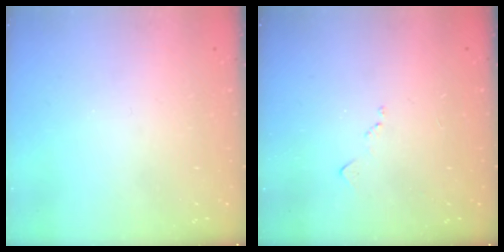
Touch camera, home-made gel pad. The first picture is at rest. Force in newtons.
{"total": 6.3, "press": 6.3, "slide": 0.9}